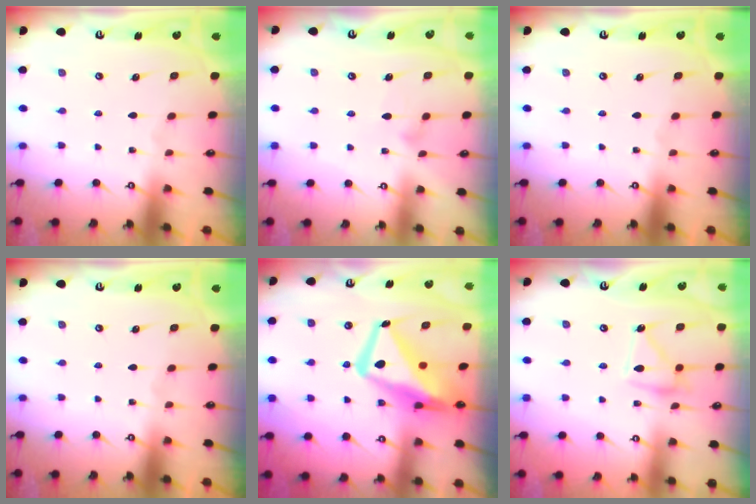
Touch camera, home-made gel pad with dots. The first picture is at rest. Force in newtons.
{"total": 6.4, "press": 6.4, "slide": 0.4}
{"total": 0.0}
{"total": 0.0}
{"total": 16.9, "press": 16.8, "slide": 1.9}
{"total": 12.0, "press": 12.0, "slide": 1.0}